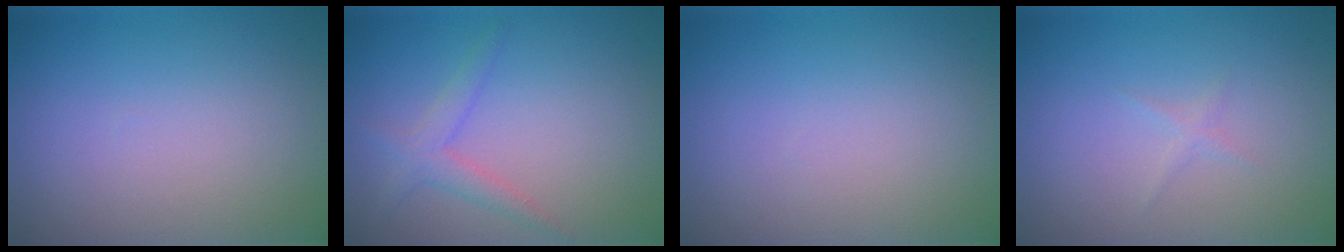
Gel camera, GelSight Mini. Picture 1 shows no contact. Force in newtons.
{"total": 2.0, "press": 2.0, "slide": 0.2}
{"total": 0.0}
{"total": 0.6, "press": 0.6, "slide": 0.0}